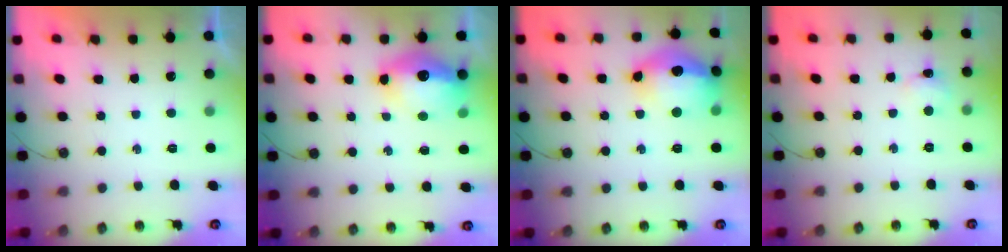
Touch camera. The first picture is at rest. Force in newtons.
{"total": 14.7, "press": 14.6, "slide": 1.4}
{"total": 17.8, "press": 17.7, "slide": 1.6}
{"total": 2.5, "press": 2.4, "slide": 0.5}